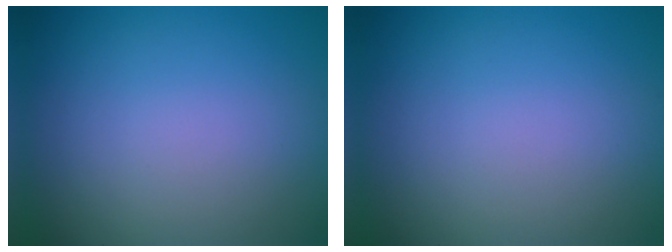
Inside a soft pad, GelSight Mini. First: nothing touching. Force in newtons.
{"total": 0.0}